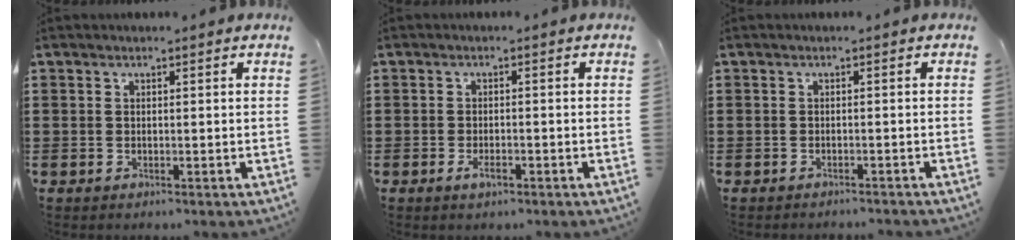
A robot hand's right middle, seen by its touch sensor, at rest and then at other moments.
{"total": 1.9, "force": [-0.9, 0.7, 1.5], "torque": [-0.036, -0.003, -0.018]}
{"total": 0.8, "force": [-0.8, -0.1, 0.1], "torque": [-0.004, -0.002, -0.015]}